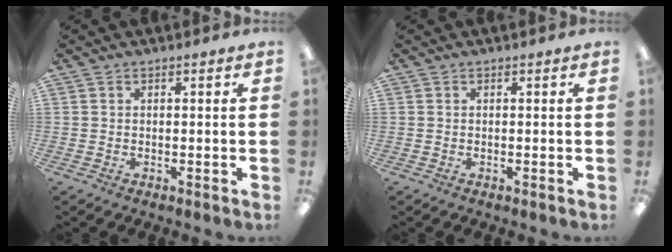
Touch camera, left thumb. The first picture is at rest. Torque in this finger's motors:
{"motor_torque": [-0.22, 0.15, 0.01, -0.01, 0.00]}